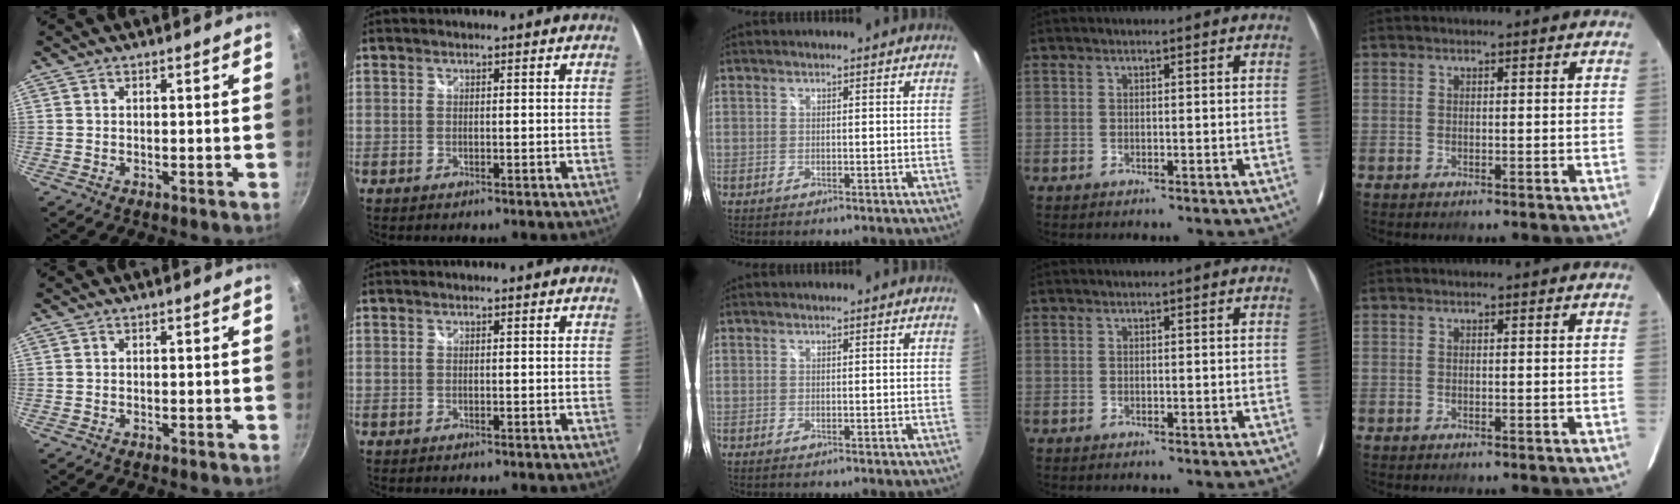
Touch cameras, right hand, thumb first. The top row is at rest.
{}